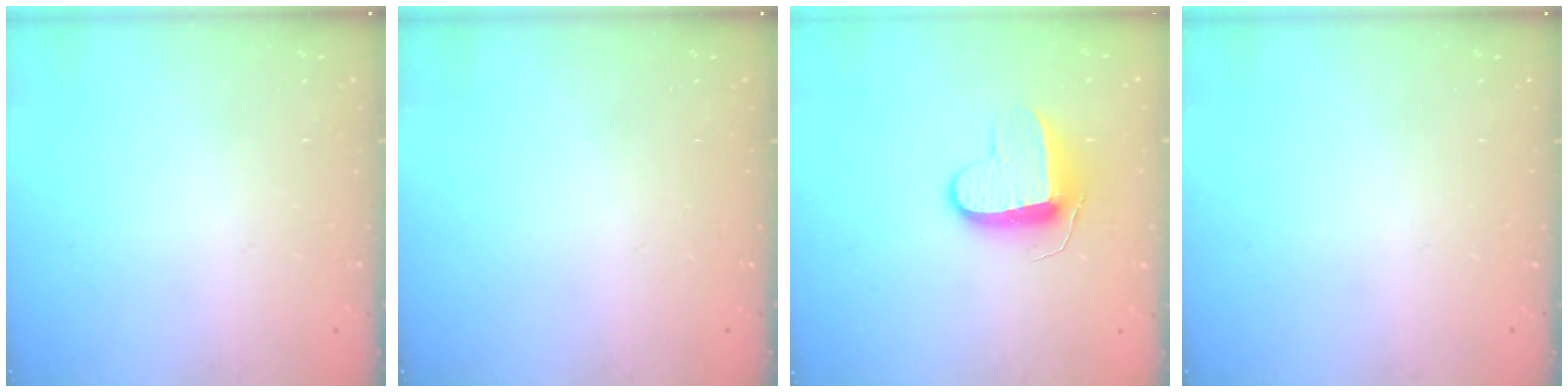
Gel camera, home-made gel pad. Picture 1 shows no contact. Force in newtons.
{"total": 0.0}
{"total": 9.4, "press": 9.4, "slide": 0.5}
{"total": 0.0}